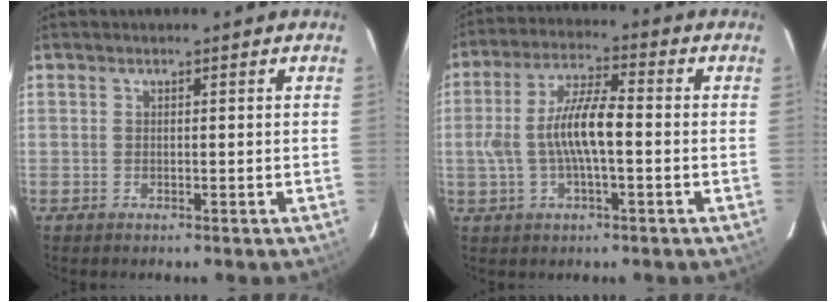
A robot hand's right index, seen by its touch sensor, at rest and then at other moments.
{"total": 10.4, "force": [-1.0, 2.9, 10.0], "torque": [-0.199, 0.009, -0.017]}